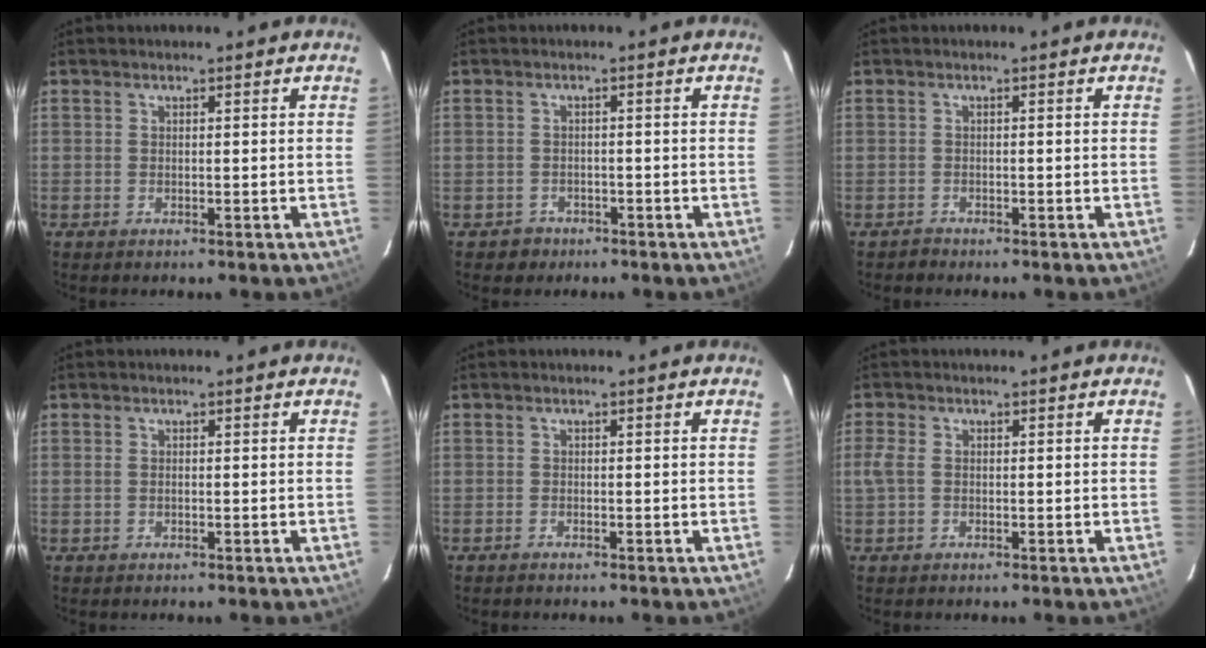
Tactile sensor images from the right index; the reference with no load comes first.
{"total": 2.9, "force": [-1.8, 2.3, 0.2], "torque": [-0.011, 0.007, -0.024]}
{"total": 1.0, "force": [-0.9, 0.3, -0.2], "torque": [0.003, 0.006, -0.017]}
{"total": 0.6, "force": [-0.1, 0.4, 0.5], "torque": [-0.011, 0.000, -0.003]}
{"total": 0.7, "force": [-0.6, 0.1, 0.3], "torque": [-0.007, 0.001, -0.013]}
{"total": 2.4, "force": [-0.4, 1.6, 1.7], "torque": [-0.040, 0.003, -0.010]}